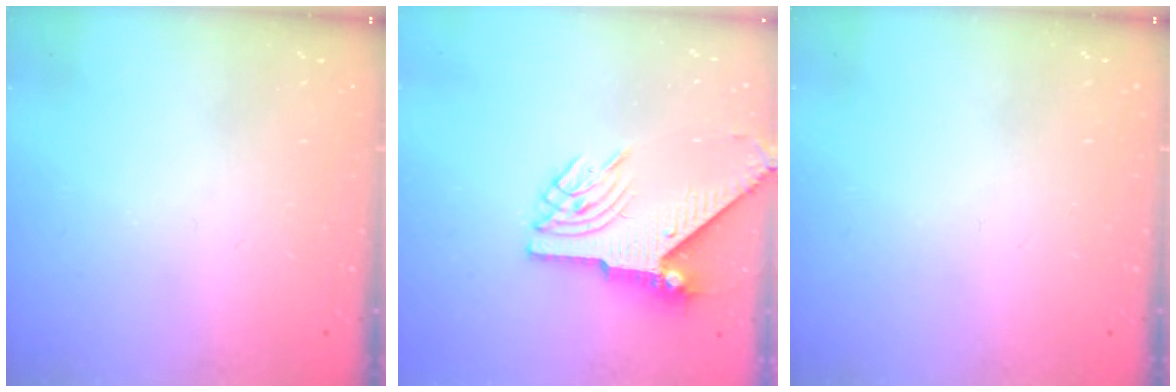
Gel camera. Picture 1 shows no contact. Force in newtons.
{"total": 8.0, "press": 7.9, "slide": 1.2}
{"total": 0.0}